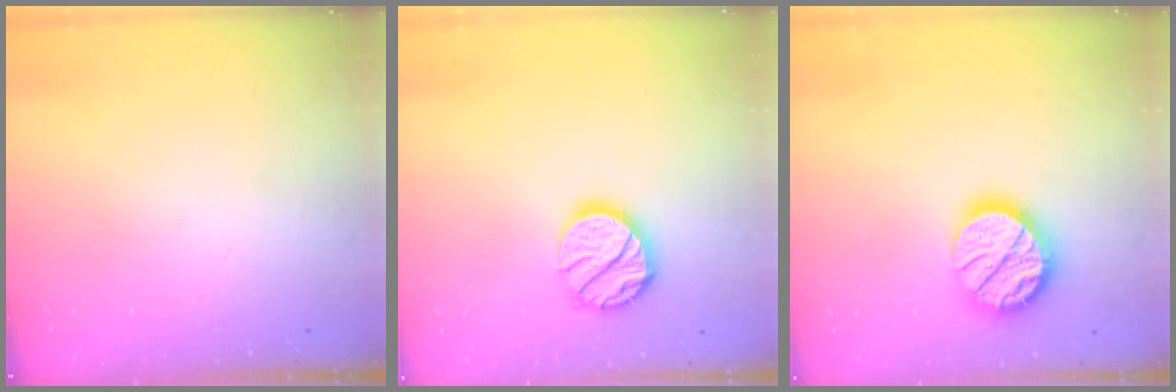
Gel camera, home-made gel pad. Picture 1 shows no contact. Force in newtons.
{"total": 12.6, "press": 12.5, "slide": 0.8}
{"total": 15.1, "press": 15.0, "slide": 1.3}